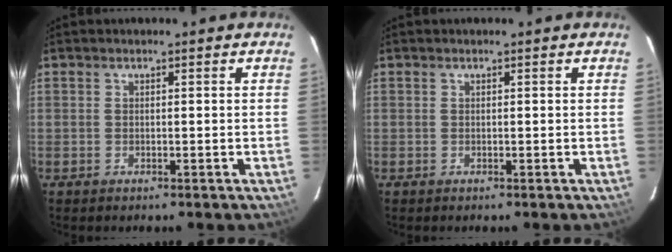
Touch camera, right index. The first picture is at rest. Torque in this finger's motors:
{"motor_torque": [0.11, 0.02, -0.01, 0.01]}